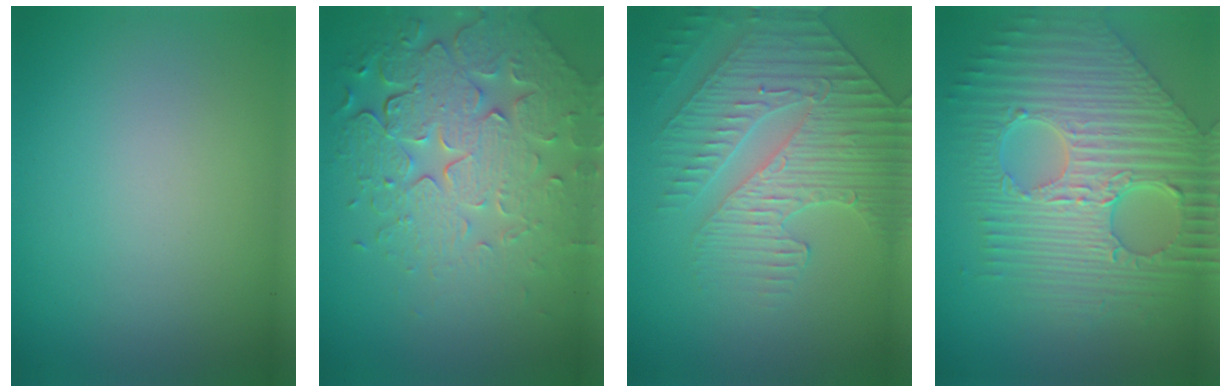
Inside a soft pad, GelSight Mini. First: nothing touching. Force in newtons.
{"total": 8.2, "press": 5.8, "slide": 5.8}
{"total": 4.2, "press": 4.1, "slide": 0.6}
{"total": 10.1, "press": 7.1, "slide": 7.2}